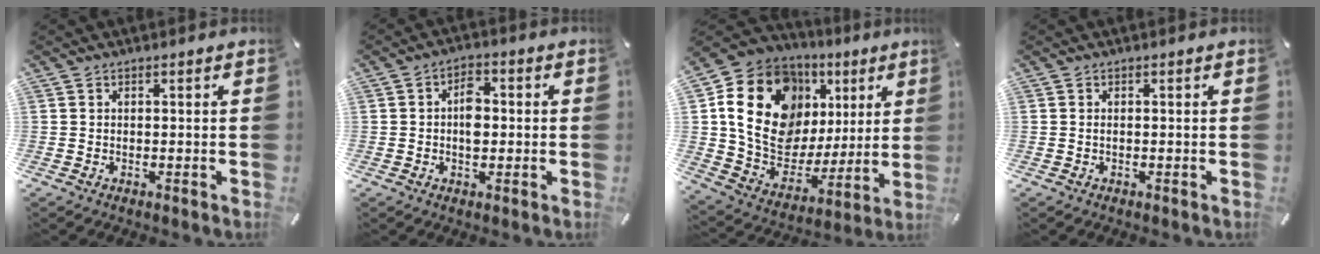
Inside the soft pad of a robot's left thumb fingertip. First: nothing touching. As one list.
[{"total": 5.3, "force": [-0.1, 3.3, 4.1], "torque": [-0.054, 0.001, -0.006]}, {"total": 20.7, "force": [7.0, 15.9, 11.3], "torque": [-0.208, -0.035, 0.135]}, {"total": 0.5, "force": [-0.1, 0.3, 0.5], "torque": [-0.011, 0.000, -0.002]}]